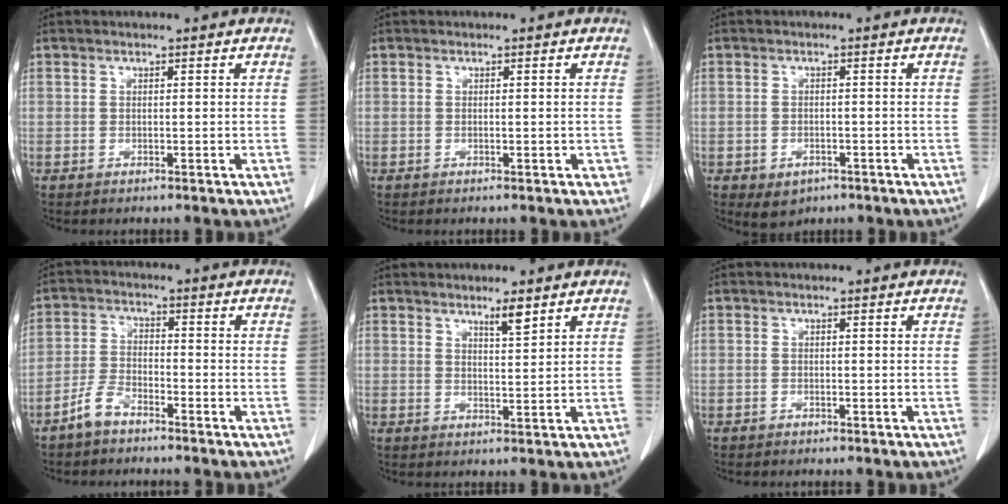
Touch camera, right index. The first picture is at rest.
{"total": 0.8, "force": [-0.3, 0.5, 0.5], "torque": [-0.005, 0.002, -0.001]}
{"total": 3.5, "force": [-1.9, 2.5, 1.5], "torque": [-0.018, 0.001, -0.017]}
{"total": 4.5, "force": [-3.5, 1.9, 2.0], "torque": [-0.047, 0.004, -0.069]}
{"total": 2.7, "force": [2.0, 0.2, 1.9], "torque": [-0.036, -0.003, 0.035]}
{"total": 0.6, "force": [-0.5, 0.4, 0.0], "torque": [-0.006, 0.001, -0.010]}